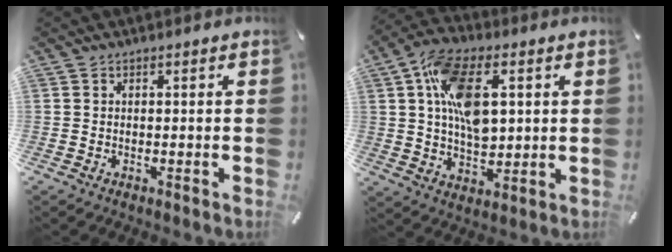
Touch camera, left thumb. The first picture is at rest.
{"total": 15.0, "force": [4.0, 9.1, 11.2], "torque": [-0.206, 0.003, 0.070]}